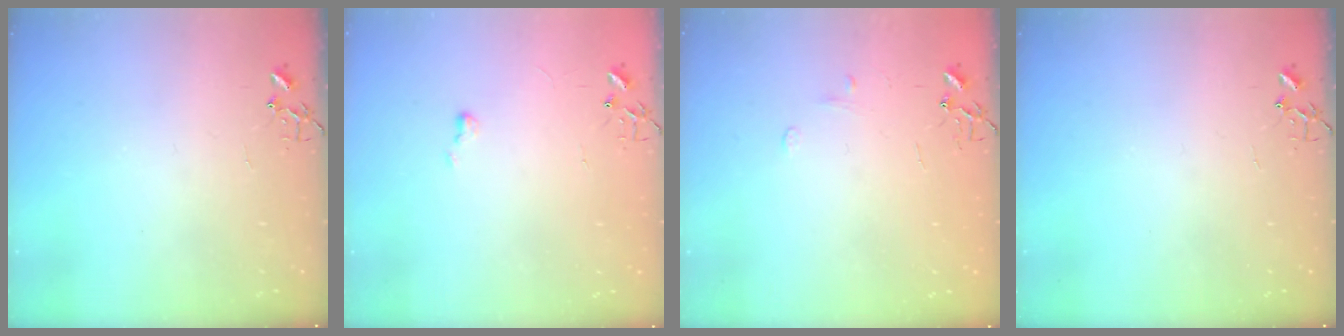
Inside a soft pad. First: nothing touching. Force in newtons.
{"total": 3.9, "press": 3.8, "slide": 0.5}
{"total": 5.4, "press": 5.4, "slide": 0.6}
{"total": 0.0}